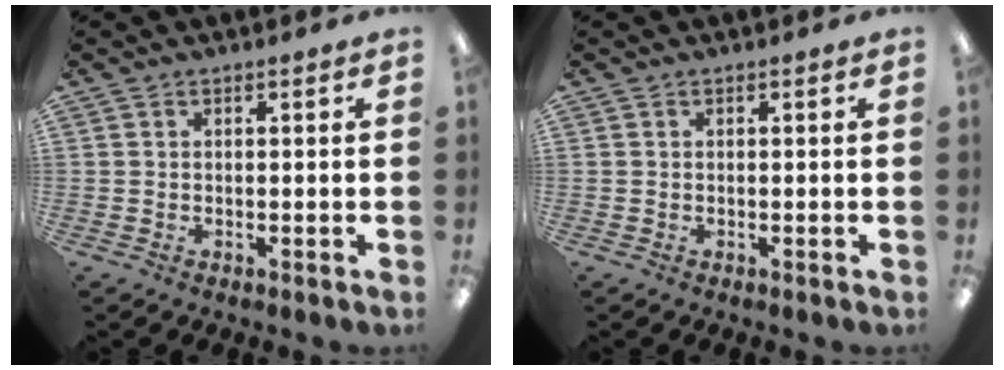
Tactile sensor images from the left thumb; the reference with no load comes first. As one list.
[{"total": 0.0}]